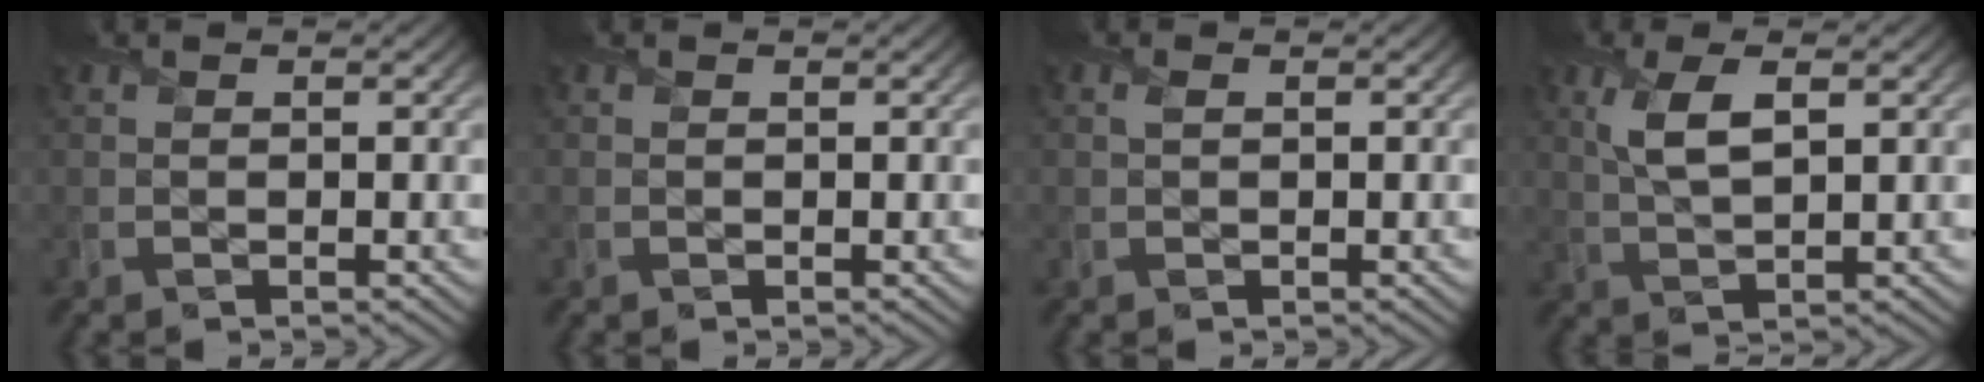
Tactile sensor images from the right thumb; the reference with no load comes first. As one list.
[{"total": 0.0}, {"total": 0.7, "force": [0.1, 0.5, 0.4], "torque": [-0.009, 0.000, -0.001]}, {"total": 4.7, "force": [1.7, 1.7, 4.1], "torque": [-0.098, 0.003, 0.031]}]